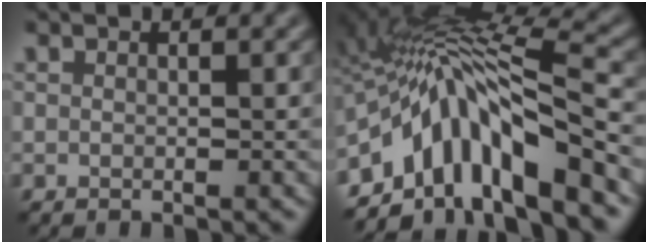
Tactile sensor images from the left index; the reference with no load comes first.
{"total": 10.5, "force": [-4.8, 3.1, 8.8], "torque": [-0.136, 0.014, -0.085]}